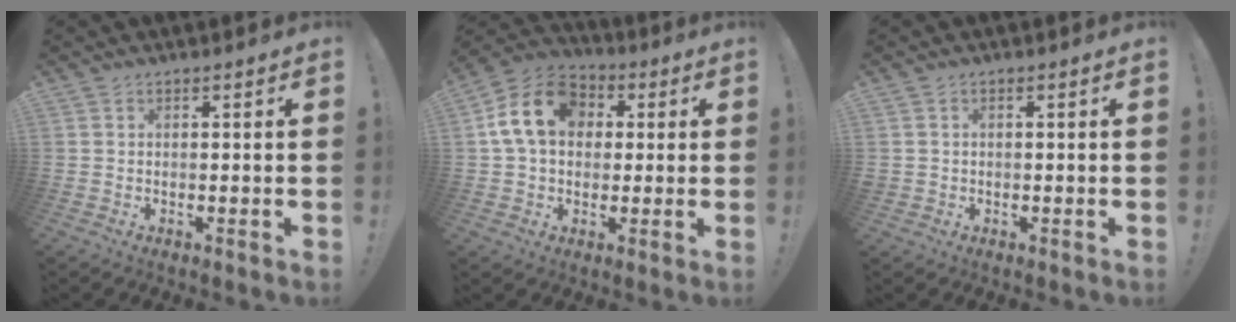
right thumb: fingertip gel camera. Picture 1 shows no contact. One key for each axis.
{"total": 16.1, "fx": 3.5, "fy": 12.1, "fz": 10.0, "tx": -0.169, "ty": 0.011, "tz": 0.069}
{"total": 1.1, "fx": 0.0, "fy": 1.0, "fz": 0.2, "tx": -0.009, "ty": 0.004, "tz": 0.001}